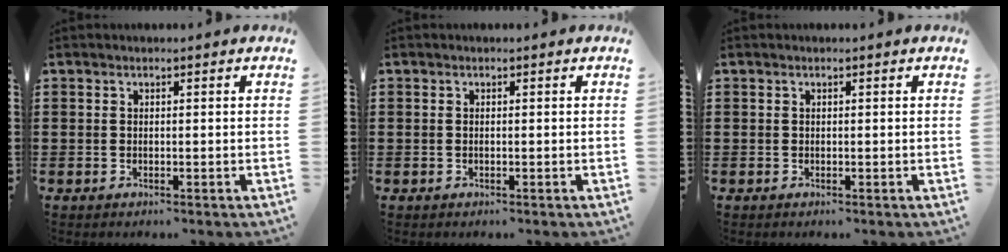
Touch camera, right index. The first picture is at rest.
{"total": 0.0}
{"total": 0.0}